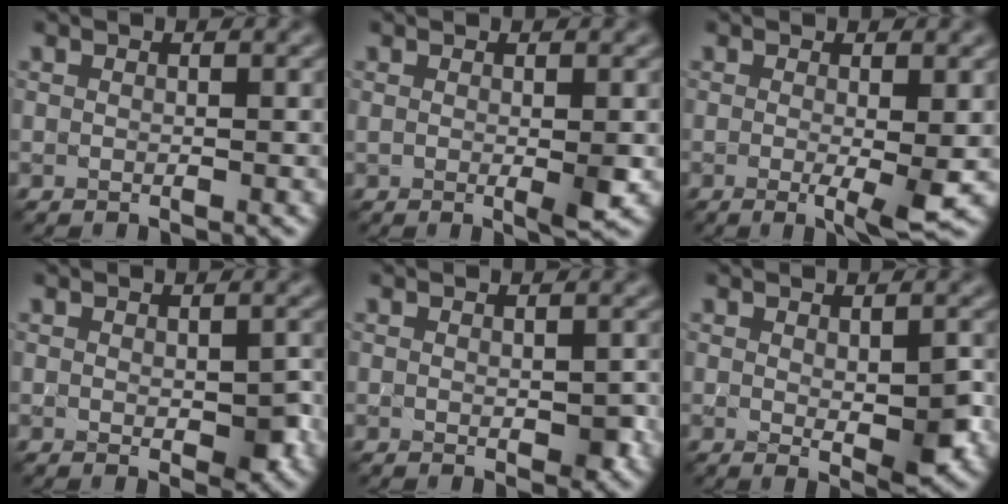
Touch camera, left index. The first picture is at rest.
{"total": 1.6, "force": [0.0, 0.0, 1.6], "torque": [-0.027, -0.007, 0.001]}
{"total": 3.1, "force": [-0.4, 0.3, 3.1], "torque": [-0.045, -0.012, -0.003]}
{"total": 2.4, "force": [-0.3, 0.9, 2.2], "torque": [-0.032, -0.004, 0.003]}
{"total": 1.5, "force": [-0.2, 0.4, 1.4], "torque": [-0.021, -0.003, 0.003]}
{"total": 3.3, "force": [-0.1, 0.8, 3.2], "torque": [-0.048, -0.004, 0.005]}